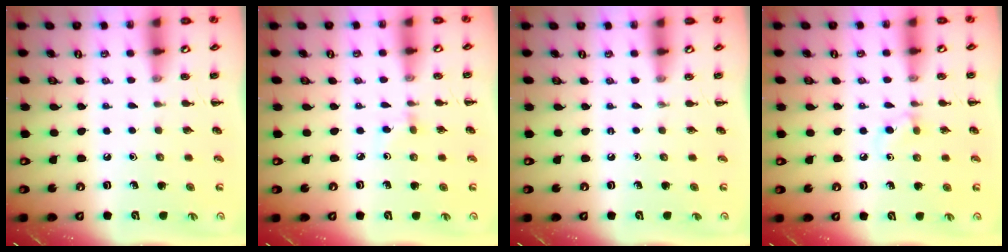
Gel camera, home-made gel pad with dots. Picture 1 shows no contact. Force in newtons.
{"total": 2.5, "press": 2.3, "slide": 1.0}
{"total": 0.0}
{"total": 3.6, "press": 3.3, "slide": 1.5}